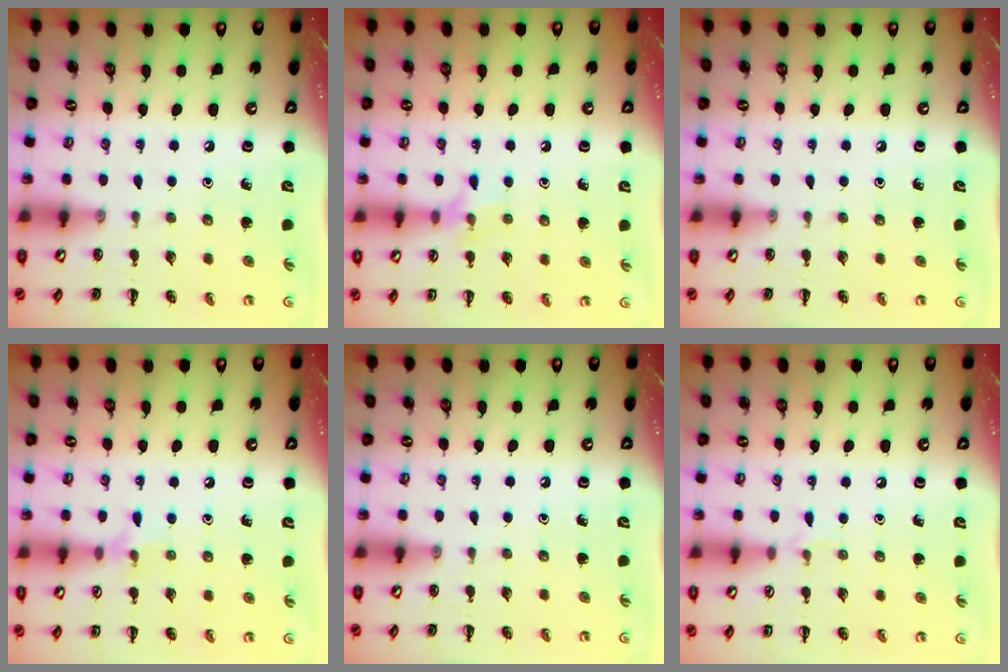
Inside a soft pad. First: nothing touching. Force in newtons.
{"total": 7.0, "press": 6.9, "slide": 1.2}
{"total": 0.0}
{"total": 5.7, "press": 5.4, "slide": 1.8}
{"total": 0.0}
{"total": 3.8, "press": 3.5, "slide": 1.5}